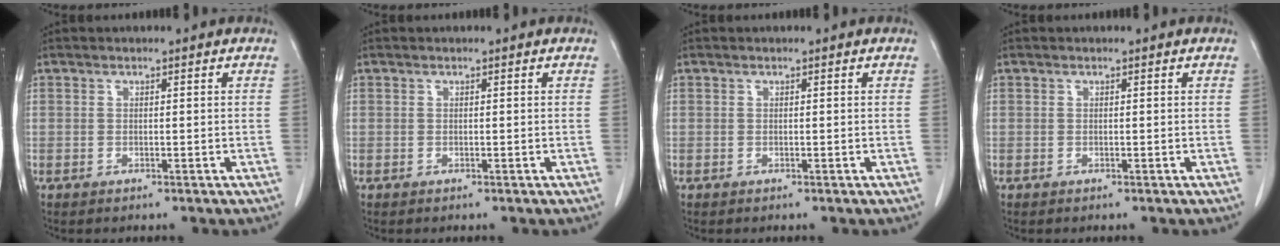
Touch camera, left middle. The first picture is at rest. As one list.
[{"total": 0.0}, {"total": 0.0}, {"total": 0.0}]